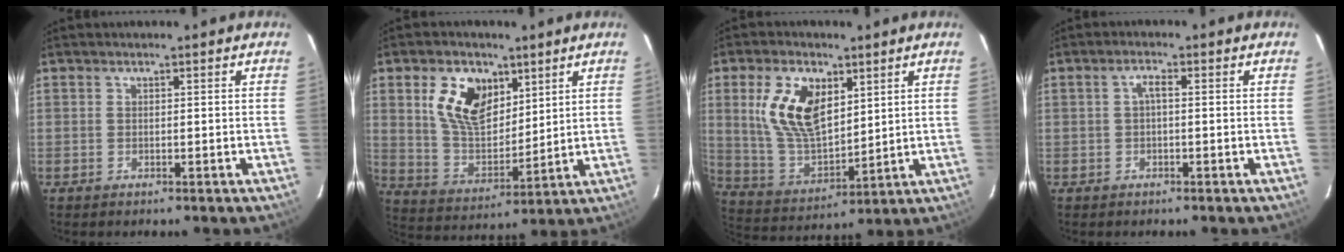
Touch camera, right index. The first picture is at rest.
{"total": 12.5, "force": [5.5, 7.7, 8.2], "torque": [-0.161, 0.016, 0.111]}
{"total": 14.4, "force": [5.2, 7.9, 10.9], "torque": [-0.218, 0.008, 0.115]}
{"total": 1.7, "force": [-0.1, 0.5, 1.6], "torque": [-0.033, 0.009, -0.003]}